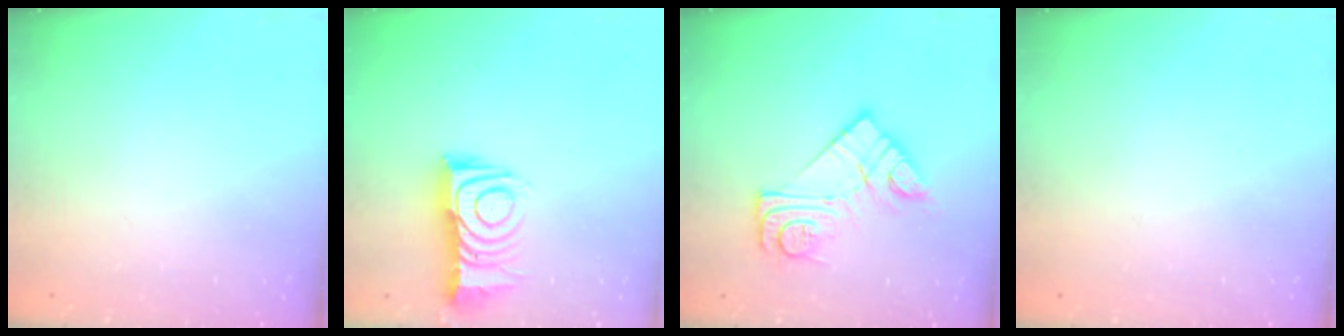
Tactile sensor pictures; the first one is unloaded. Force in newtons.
{"total": 11.8, "press": 11.8, "slide": 1.1}
{"total": 13.6, "press": 13.6, "slide": 0.9}
{"total": 2.8, "press": 2.8, "slide": 0.4}